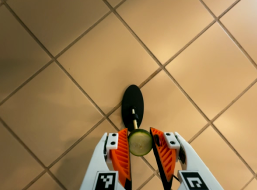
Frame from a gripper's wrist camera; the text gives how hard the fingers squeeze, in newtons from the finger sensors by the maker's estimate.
{"total": 7.1, "left": 6.9, "right": 7.3}